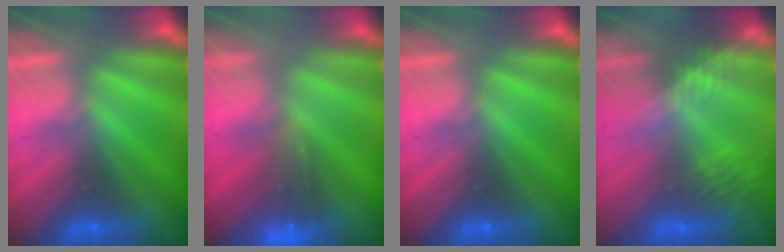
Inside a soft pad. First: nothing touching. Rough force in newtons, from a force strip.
{"total": 9.3}
{"total": 0.0}
{"total": 2.4}